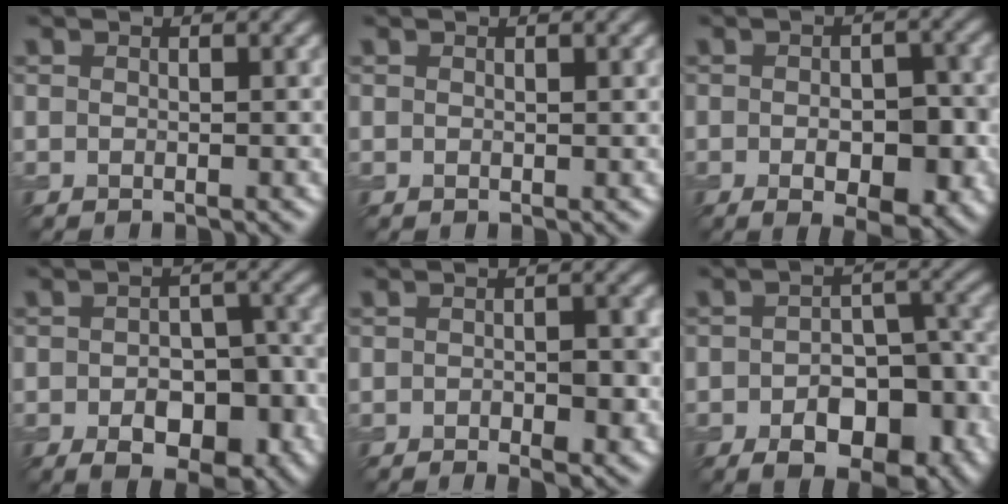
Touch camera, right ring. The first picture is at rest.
{"total": 0.0}
{"total": 5.6, "force": [-2.0, 2.5, 4.6], "torque": [-0.076, 0.001, -0.013]}
{"total": 7.7, "force": [-3.6, 4.3, 5.3], "torque": [-0.086, -0.004, -0.035]}
{"total": 2.8, "force": [-1.3, 0.6, 2.4], "torque": [-0.055, -0.001, -0.007]}
{"total": 9.3, "force": [-4.7, 5.1, 6.3], "torque": [-0.106, -0.006, -0.049]}